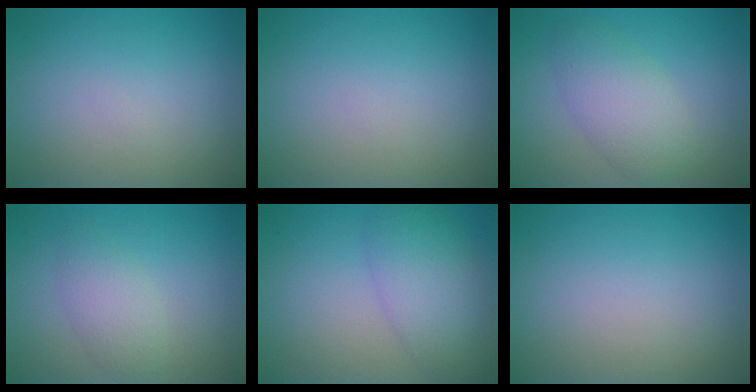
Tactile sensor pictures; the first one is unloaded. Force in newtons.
{"total": 0.0}
{"total": 4.1, "press": 4.1, "slide": 0.2}
{"total": 2.7, "press": 2.7, "slide": 0.2}
{"total": 3.9, "press": 3.9, "slide": 0.4}
{"total": 0.0}